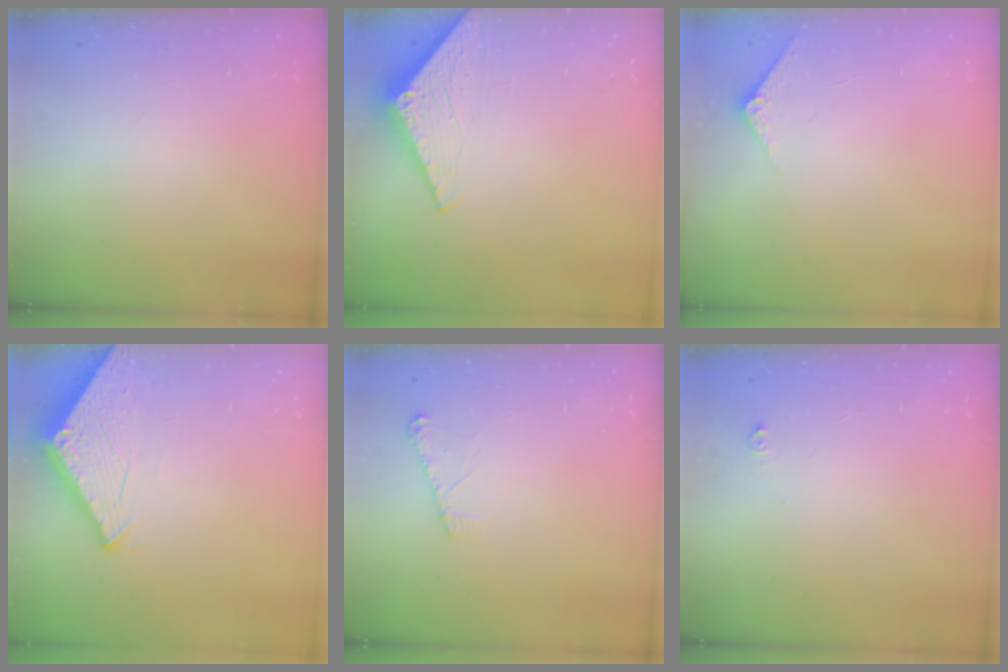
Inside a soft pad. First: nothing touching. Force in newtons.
{"total": 2.8, "press": 2.8, "slide": 0.2}
{"total": 3.7, "press": 3.7, "slide": 0.4}
{"total": 2.9, "press": 2.9, "slide": 0.2}
{"total": 5.1, "press": 5.1, "slide": 0.6}
{"total": 3.0, "press": 3.0, "slide": 0.4}